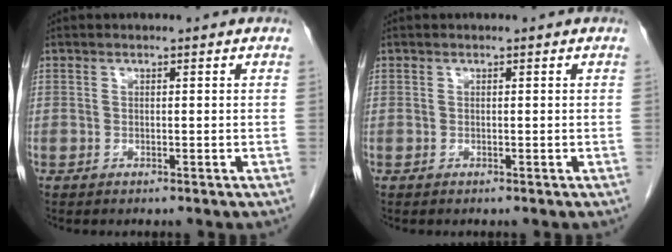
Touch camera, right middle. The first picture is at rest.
{"total": 0.0}